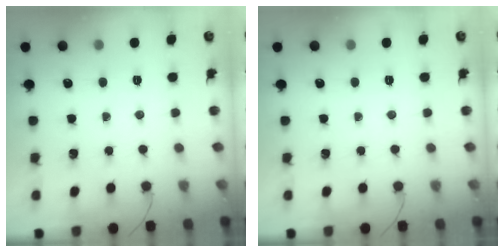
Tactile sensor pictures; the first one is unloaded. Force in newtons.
{"total": 0.0}